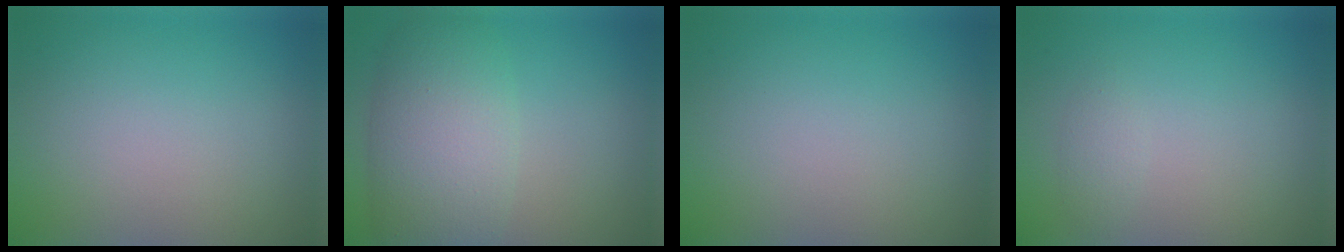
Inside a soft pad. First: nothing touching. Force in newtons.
{"total": 6.9, "press": 6.9, "slide": 0.2}
{"total": 0.0}
{"total": 0.9, "press": 0.9, "slide": 0.0}